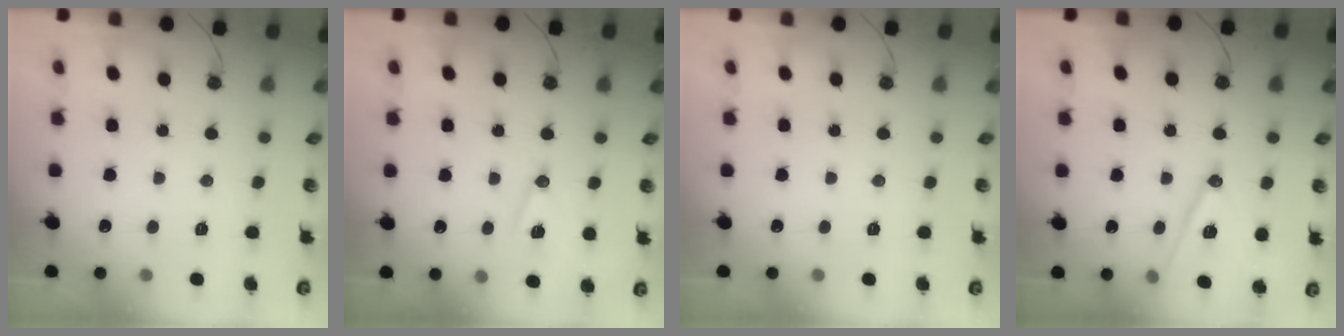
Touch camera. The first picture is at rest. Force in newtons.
{"total": 9.1, "press": 9.1, "slide": 0.8}
{"total": 0.0}
{"total": 12.5, "press": 11.9, "slide": 3.9}